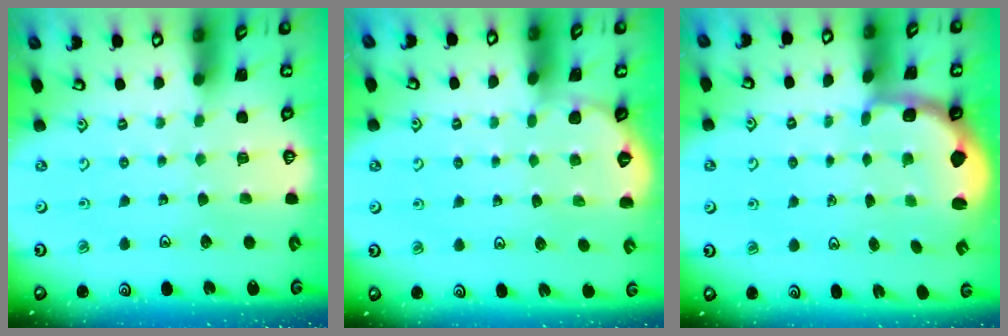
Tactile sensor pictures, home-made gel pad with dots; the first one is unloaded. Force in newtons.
{"total": 0.0}
{"total": 2.5, "press": 1.3, "slide": 2.1}